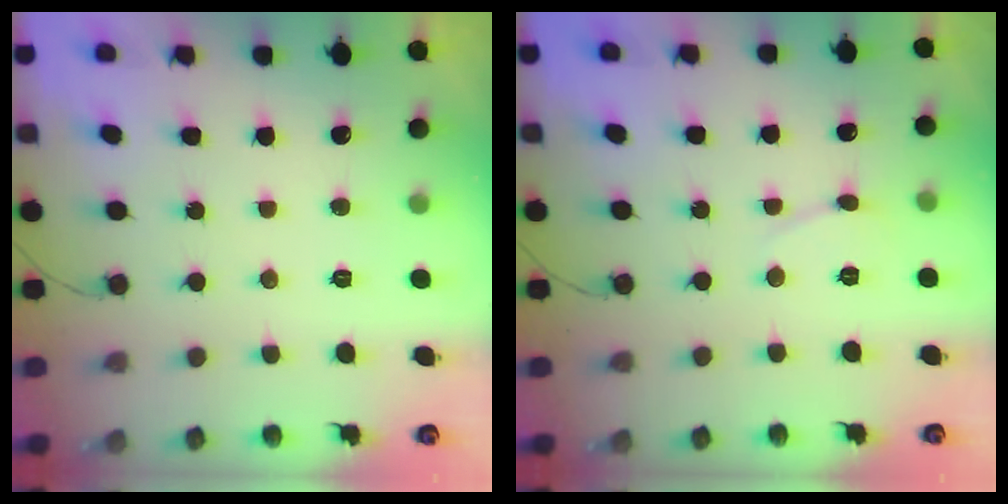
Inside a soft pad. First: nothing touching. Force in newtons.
{"total": 2.9, "press": 2.9, "slide": 0.3}